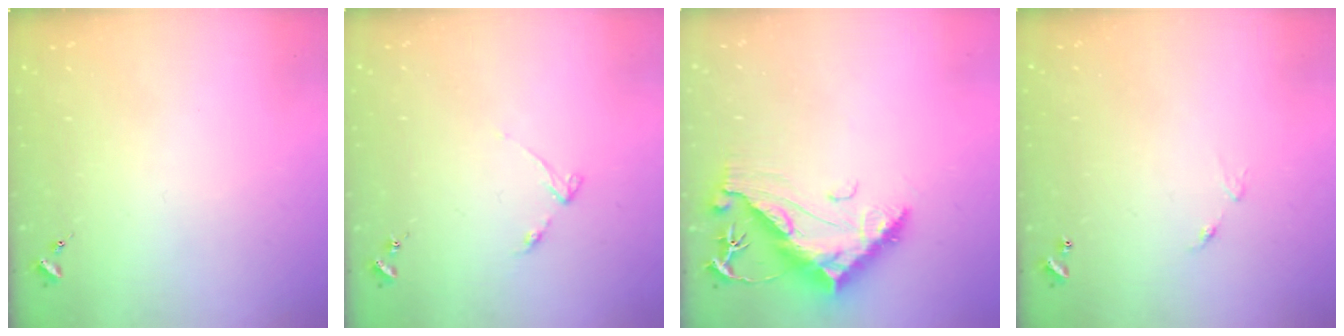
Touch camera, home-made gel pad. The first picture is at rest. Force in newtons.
{"total": 4.2, "press": 4.1, "slide": 0.4}
{"total": 13.3, "press": 13.2, "slide": 1.3}
{"total": 5.6, "press": 5.5, "slide": 0.6}